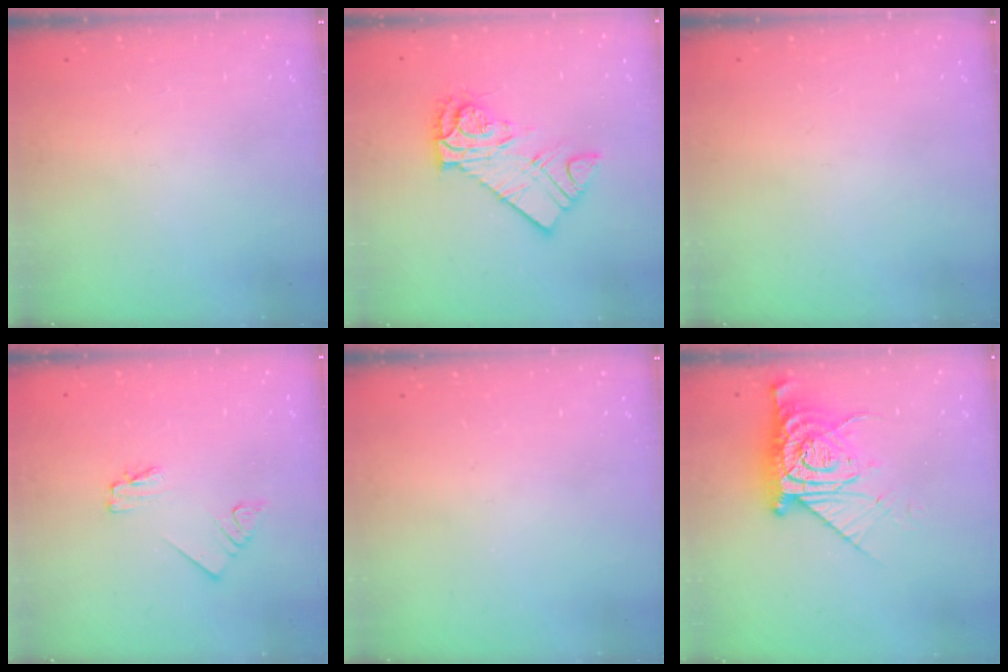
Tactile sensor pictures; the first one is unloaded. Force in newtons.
{"total": 11.0, "press": 10.9, "slide": 1.1}
{"total": 0.0}
{"total": 1.7, "press": 1.7, "slide": 0.1}
{"total": 0.0}
{"total": 8.9, "press": 8.8, "slide": 1.1}